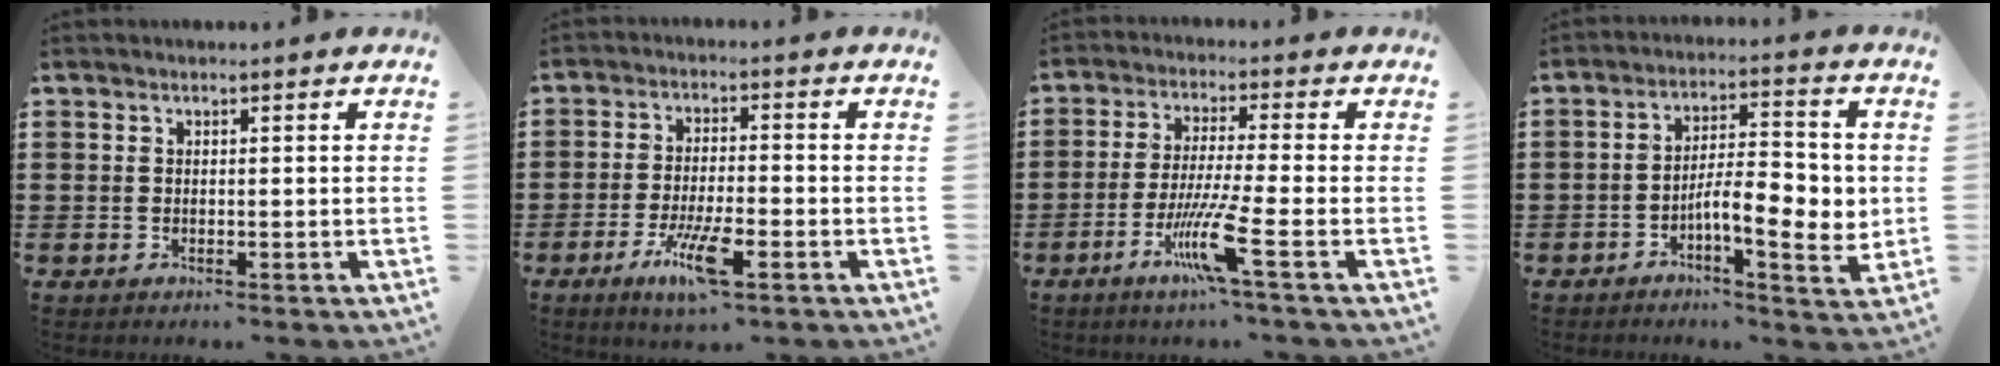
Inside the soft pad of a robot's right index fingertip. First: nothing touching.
{"total": 7.2, "force": [-3.8, 1.5, 5.9], "torque": [-0.125, -0.010, -0.070]}
{"total": 8.6, "force": [-4.0, -0.1, 7.7], "torque": [-0.160, -0.017, -0.078]}
{"total": 8.9, "force": [-1.8, 3.0, 8.2], "torque": [-0.122, 0.001, -0.030]}